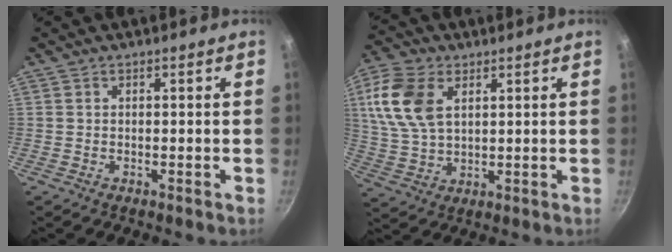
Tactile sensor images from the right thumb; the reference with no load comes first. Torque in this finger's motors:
{"motor_torque": [0.48, 0.27, 1.13, 0.07, 0.37]}